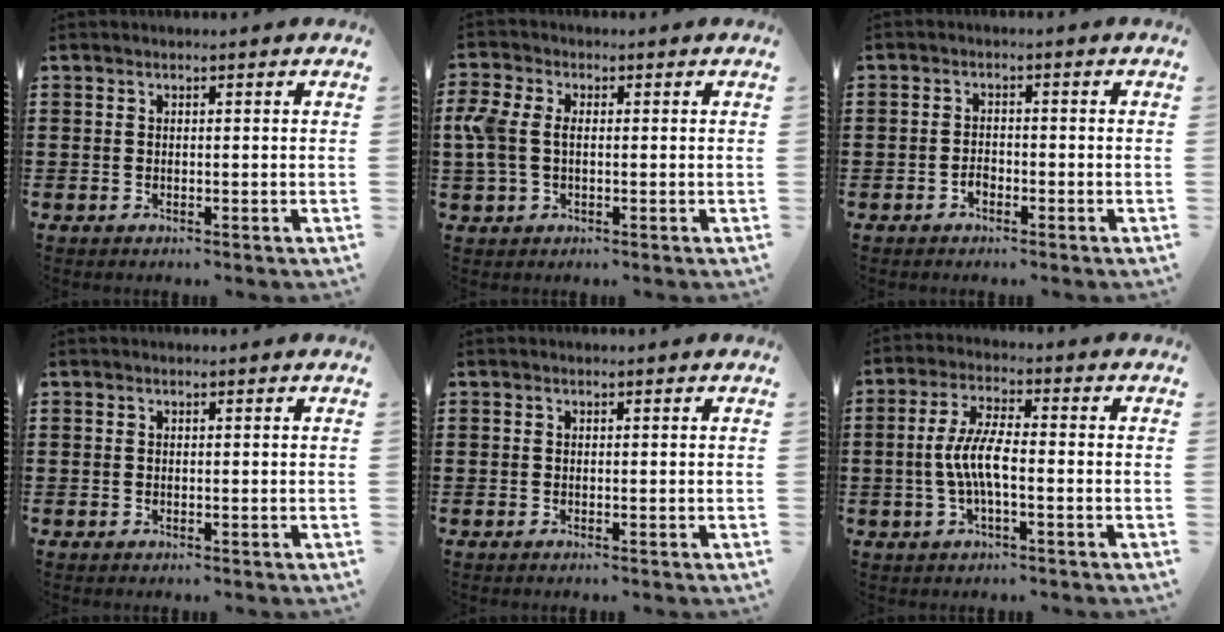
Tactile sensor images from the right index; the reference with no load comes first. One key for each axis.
{"total": 4.7, "fx": 0.0, "fy": 3.0, "fz": 3.6, "tx": -0.110, "ty": -0.004, "tz": -0.012}
{"total": 1.7, "fx": -1.0, "fy": 1.0, "fz": 0.8, "tx": -0.018, "ty": 0.000, "tz": -0.021}
{"total": 0.0}
{"total": 0.0}
{"total": 6.3, "fx": -1.2, "fy": 1.7, "fz": 5.9, "tx": -0.131, "ty": -0.006, "tz": -0.030}